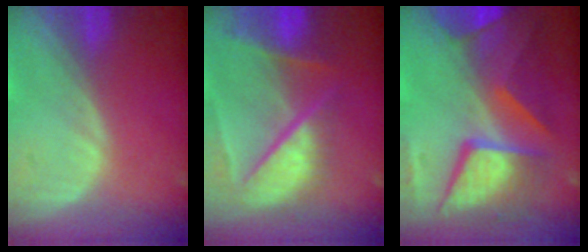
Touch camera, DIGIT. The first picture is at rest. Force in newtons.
{"total": 10.4, "press": 8.6, "slide": 5.8}
{"total": 11.6, "press": 11.6, "slide": 1.4}